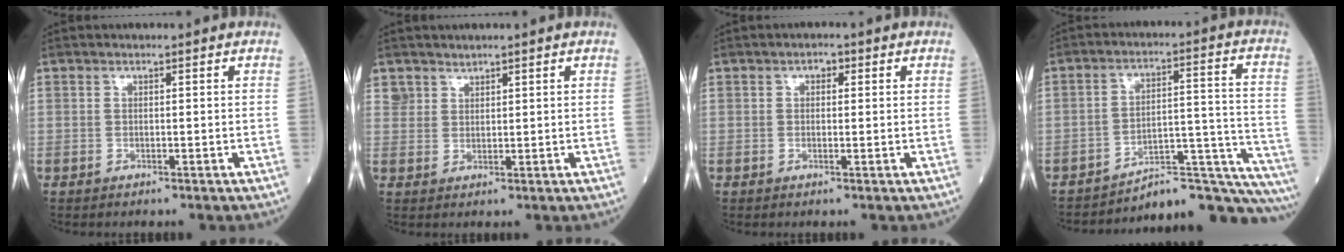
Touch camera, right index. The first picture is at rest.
{"total": 3.8, "force": [2.6, 2.8, 0.3], "torque": [-0.004, 0.011, 0.054]}
{"total": 1.9, "force": [0.7, 1.1, 1.4], "torque": [-0.035, 0.014, 0.013]}
{"total": 20.1, "force": [-18.9, 2.1, 6.4], "torque": [-0.038, 0.050, -0.255]}